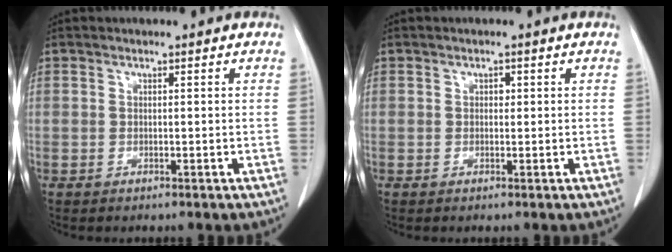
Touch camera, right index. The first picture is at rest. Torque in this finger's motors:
{"motor_torque": [0.08, -0.01, 0.03, 0.01]}